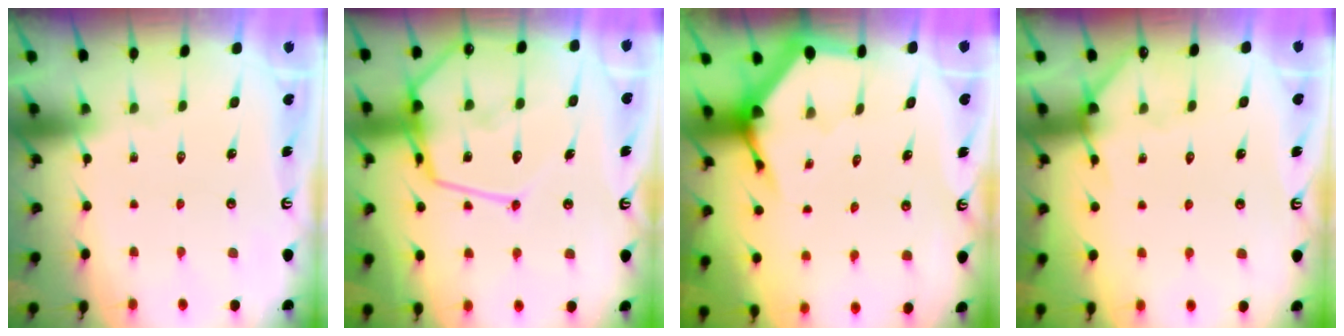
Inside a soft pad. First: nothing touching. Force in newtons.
{"total": 20.0, "press": 19.9, "slide": 1.9}
{"total": 3.8, "press": 3.8, "slide": 0.5}
{"total": 4.4, "press": 4.3, "slide": 0.5}